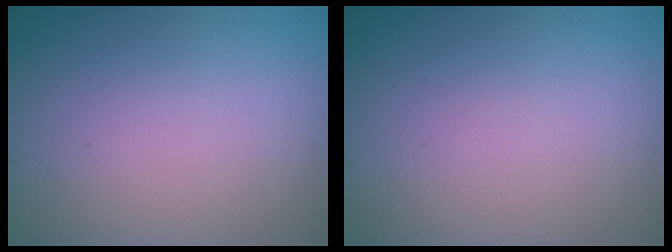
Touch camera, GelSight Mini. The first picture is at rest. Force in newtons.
{"total": 0.0}